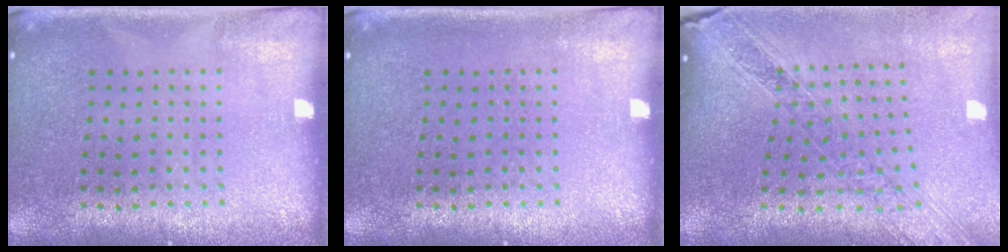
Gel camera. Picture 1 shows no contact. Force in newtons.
{"total": 0.0}
{"total": 1.6, "press": 1.5, "slide": 0.6}